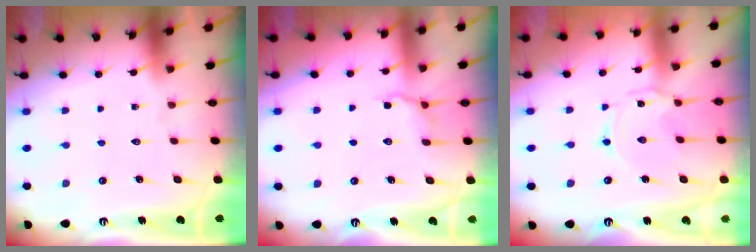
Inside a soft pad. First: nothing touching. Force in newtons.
{"total": 4.9, "press": 4.6, "slide": 1.4}
{"total": 0.6, "press": 0.5, "slide": 0.4}